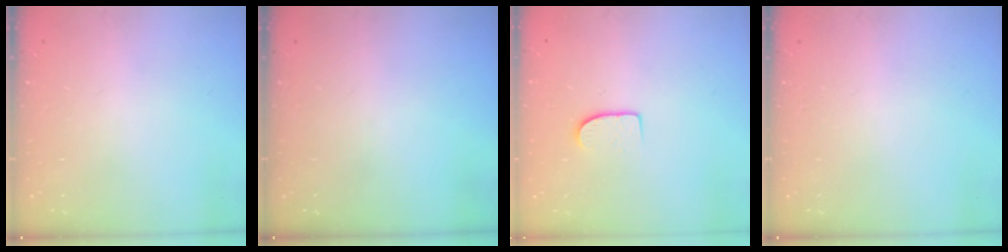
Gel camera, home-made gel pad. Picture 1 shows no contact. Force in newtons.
{"total": 0.0}
{"total": 7.3, "press": 7.3, "slide": 0.6}
{"total": 0.0}